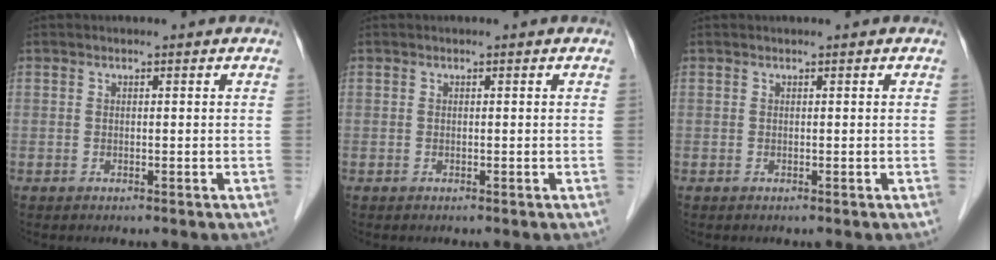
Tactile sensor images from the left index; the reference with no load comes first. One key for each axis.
{"total": 0.0}
{"total": 0.0}